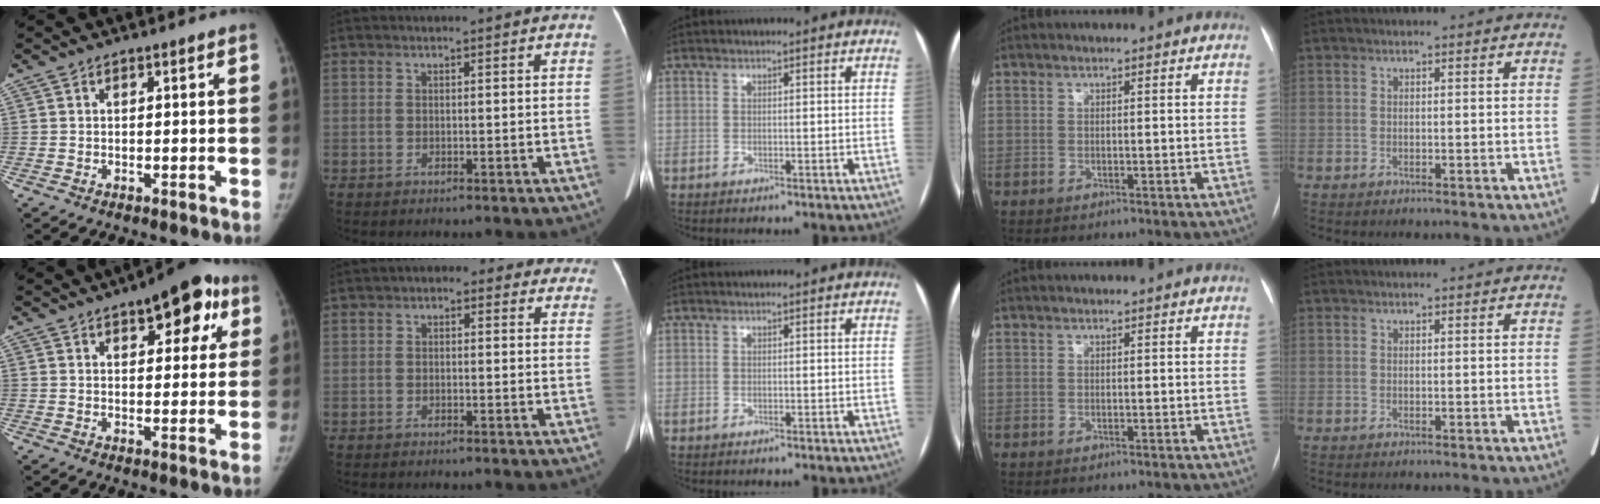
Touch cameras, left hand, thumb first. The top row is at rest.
{"thumb": {"total": 11.7, "force": [5.7, 5.3, 8.8], "torque": [-0.066, -0.004, 0.068]}, "index": {"total": 6.2, "force": [4.1, 3.4, 3.2], "torque": [-0.022, 0.025, 0.034]}}